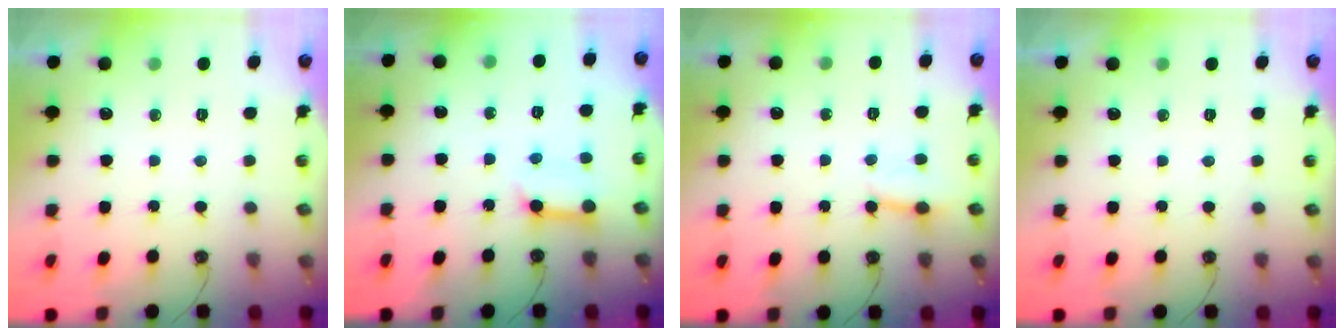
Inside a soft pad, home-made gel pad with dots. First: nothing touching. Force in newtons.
{"total": 8.9, "press": 8.9, "slide": 1.0}
{"total": 3.7, "press": 3.7, "slide": 0.3}
{"total": 0.0}